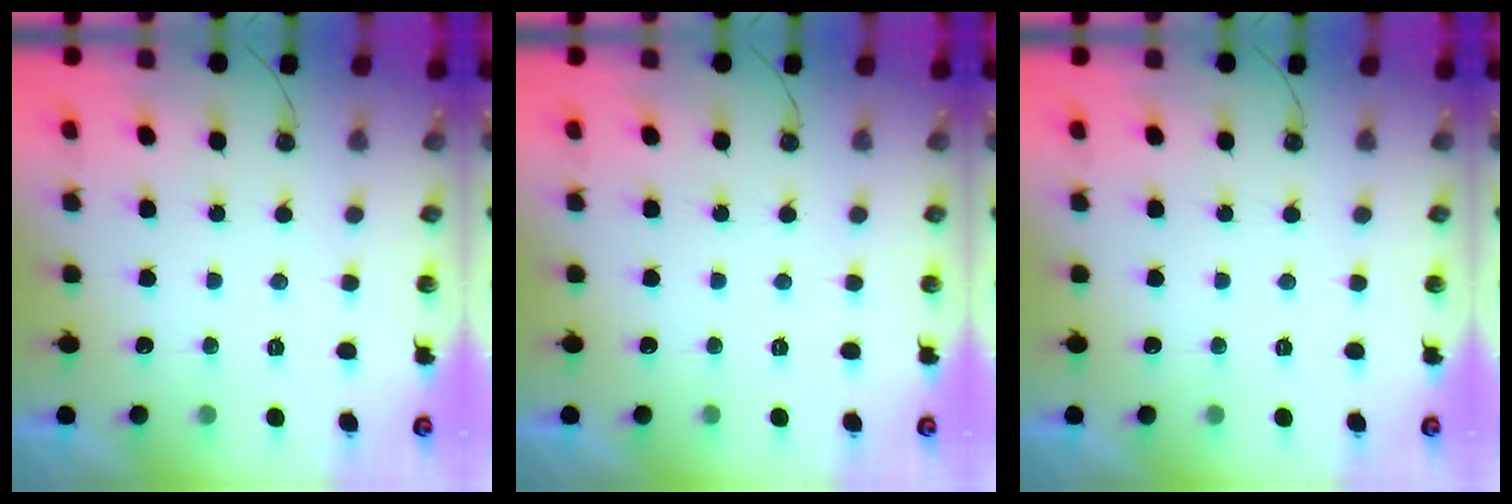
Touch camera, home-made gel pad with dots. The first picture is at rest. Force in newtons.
{"total": 0.0}
{"total": 0.0}